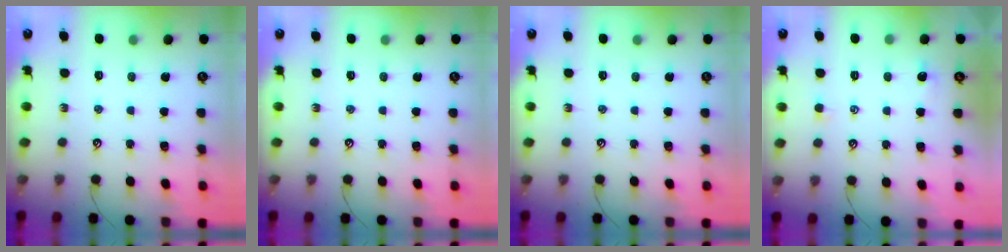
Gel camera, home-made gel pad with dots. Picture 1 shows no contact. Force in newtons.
{"total": 0.0}
{"total": 0.0}
{"total": 0.8, "press": 0.7, "slide": 0.5}